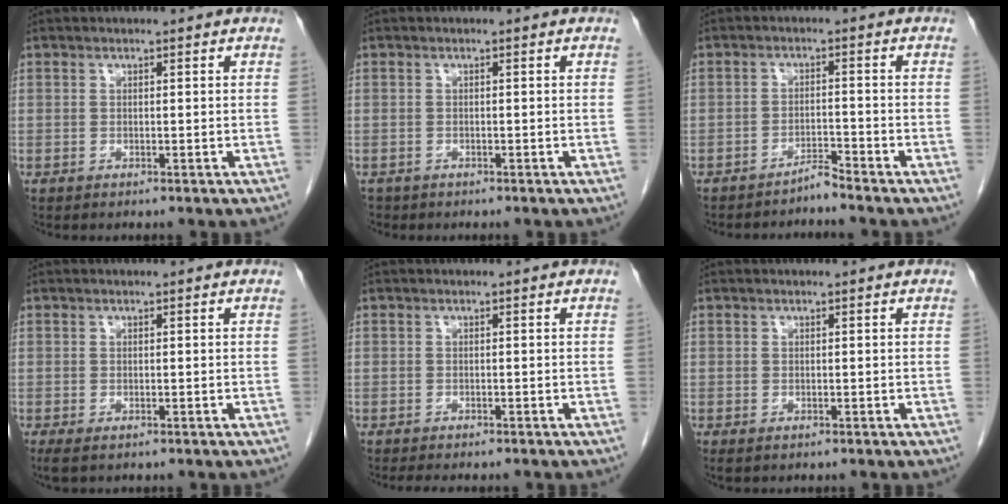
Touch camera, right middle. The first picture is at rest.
{"total": 1.5, "force": [-1.2, 0.9, 0.0], "torque": [-0.011, 0.000, -0.019]}
{"total": 2.3, "force": [-2.3, -0.4, 0.4], "torque": [0.001, -0.005, -0.040]}
{"total": 2.4, "force": [-1.5, 1.2, 1.5], "torque": [-0.028, -0.006, -0.019]}
{"total": 4.0, "force": [-3.4, 1.2, 1.8], "torque": [-0.023, -0.008, -0.042]}
{"total": 0.8, "force": [-0.5, 0.5, 0.5], "torque": [-0.008, -0.001, -0.003]}